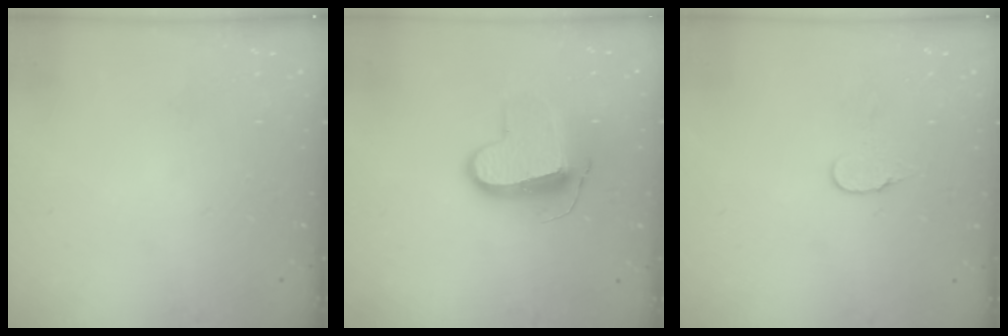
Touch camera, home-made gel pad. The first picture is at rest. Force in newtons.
{"total": 11.7, "press": 11.7, "slide": 0.9}
{"total": 6.1, "press": 6.1, "slide": 0.5}